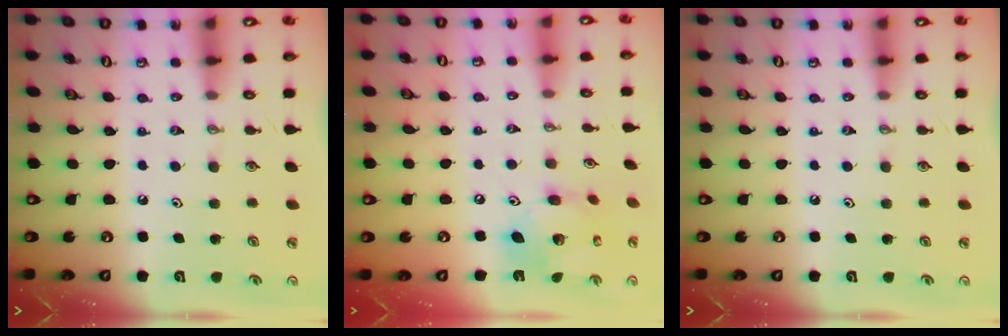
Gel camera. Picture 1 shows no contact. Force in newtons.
{"total": 15.6, "press": 15.5, "slide": 1.6}
{"total": 0.0}